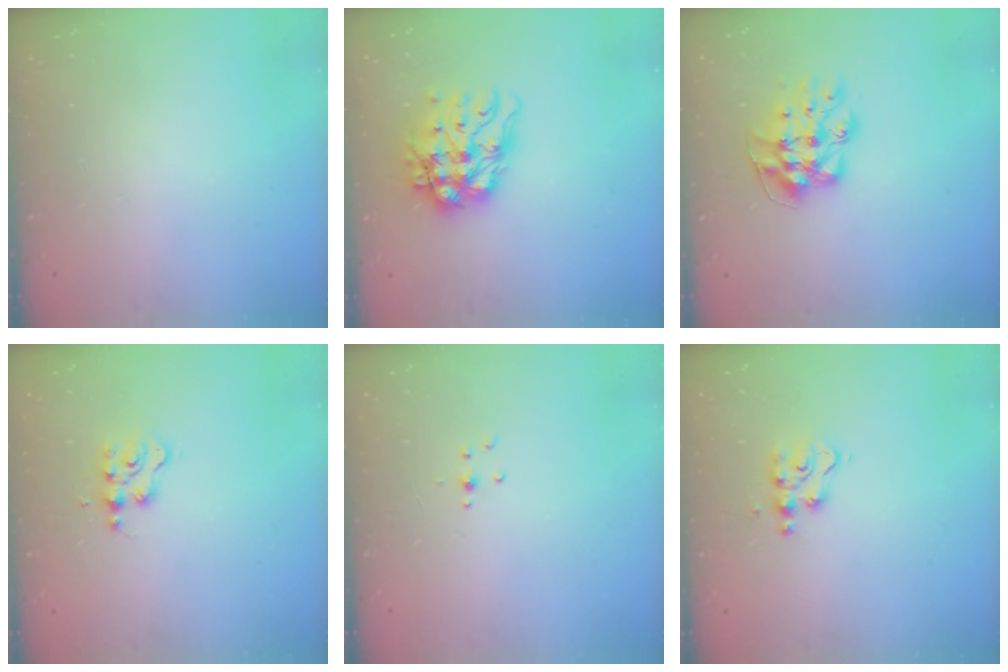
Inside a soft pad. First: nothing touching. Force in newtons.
{"total": 15.5, "press": 15.4, "slide": 1.5}
{"total": 10.3, "press": 10.3, "slide": 1.0}
{"total": 2.3, "press": 2.3, "slide": 0.3}
{"total": 3.0, "press": 2.8, "slide": 1.1}
{"total": 4.0, "press": 4.0, "slide": 0.5}